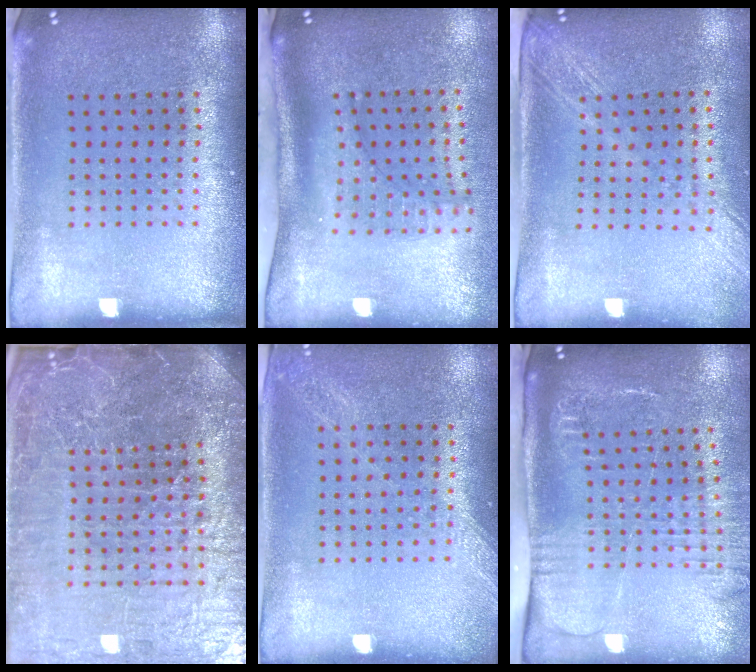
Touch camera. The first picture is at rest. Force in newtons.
{"total": 2.2, "press": 1.5, "slide": 1.6}
{"total": 2.0, "press": 1.6, "slide": 1.2}
{"total": 6.2, "press": 5.6, "slide": 2.7}
{"total": 1.1, "press": 1.1, "slide": 0.2}
{"total": 2.7, "press": 2.1, "slide": 1.7}